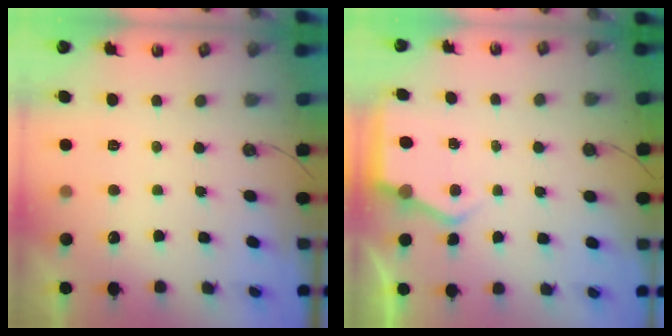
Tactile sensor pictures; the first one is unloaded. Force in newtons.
{"total": 5.2, "press": 5.2, "slide": 0.5}